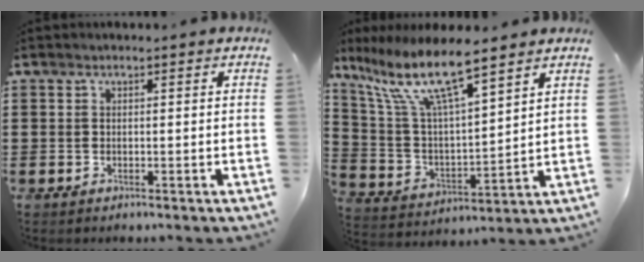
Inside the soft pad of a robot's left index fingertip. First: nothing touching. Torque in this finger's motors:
{"motor_torque": [1.96, -0.17, 1.05, 0.18]}